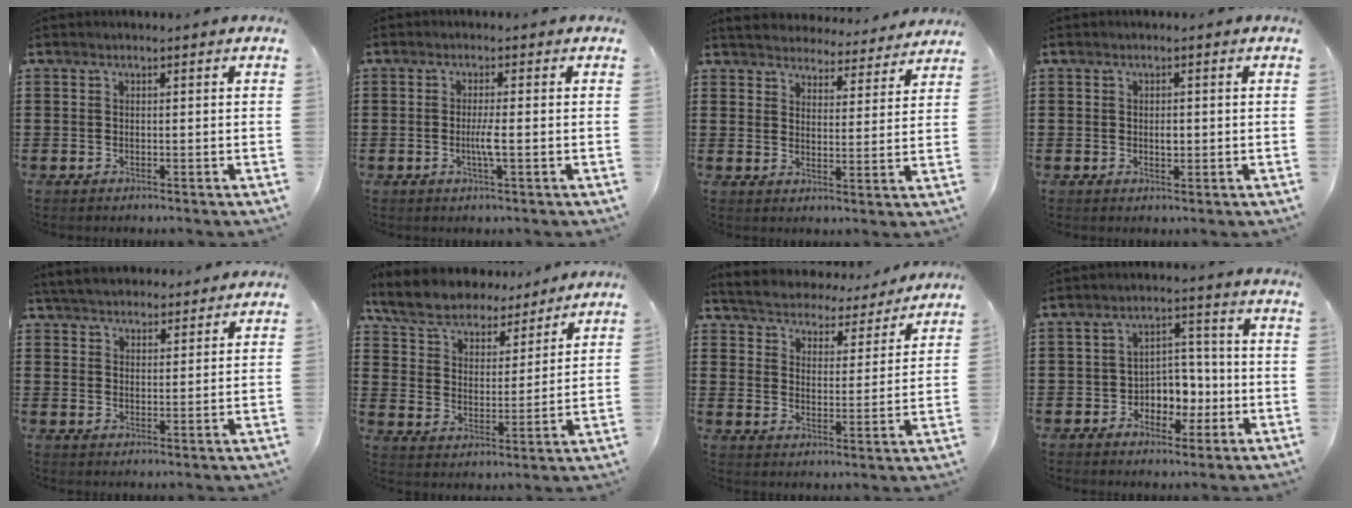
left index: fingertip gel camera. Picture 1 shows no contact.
{"total": 3.0, "force": [-0.5, 0.1, 3.0], "torque": [-0.060, -0.007, -0.013]}
{"total": 4.5, "force": [4.5, 0.1, -0.3], "torque": [-0.019, -0.033, 0.078]}
{"total": 1.3, "force": [0.1, 0.7, 1.2], "torque": [-0.023, 0.003, 0.001]}
{"total": 4.5, "force": [4.3, 1.1, 0.9], "torque": [-0.031, -0.008, 0.080]}
{"total": 7.8, "force": [7.3, 2.0, 2.0], "torque": [-0.076, -0.039, 0.131]}
{"total": 4.6, "force": [4.6, 0.0, -0.2], "torque": [-0.024, -0.039, 0.075]}
{"total": 5.1, "force": [-1.7, 4.1, 2.5], "torque": [-0.048, 0.008, -0.035]}